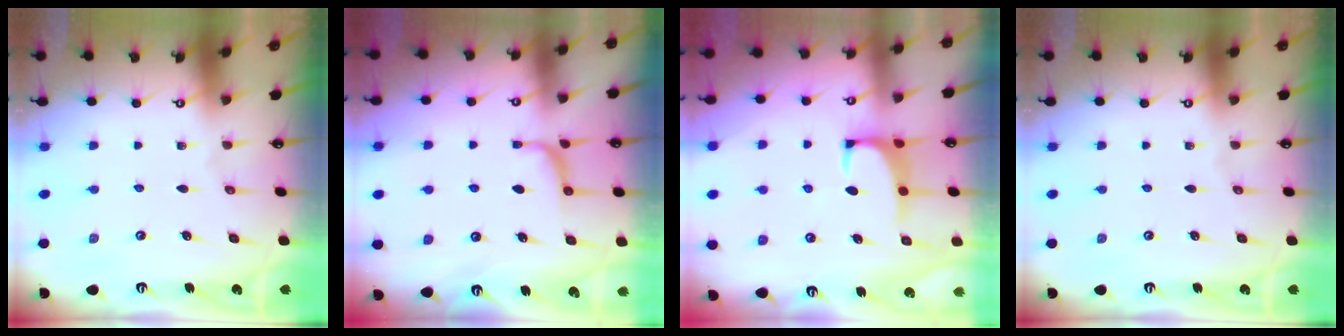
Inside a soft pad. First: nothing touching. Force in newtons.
{"total": 1.0, "press": 0.8, "slide": 0.7}
{"total": 0.7, "press": 0.4, "slide": 0.6}
{"total": 0.0}